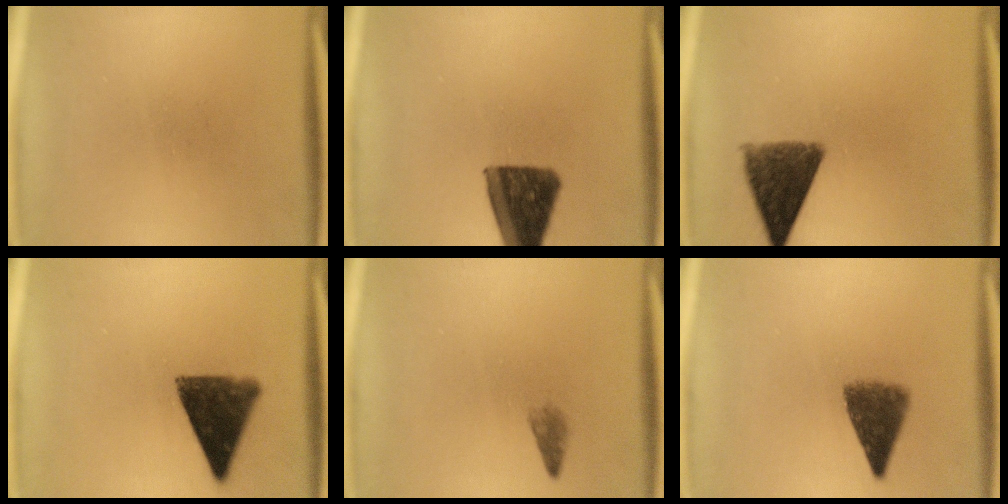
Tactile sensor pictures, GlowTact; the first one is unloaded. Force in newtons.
{"total": 12.0}
{"total": 10.1}
{"total": 11.1}
{"total": 1.2}
{"total": 6.4}